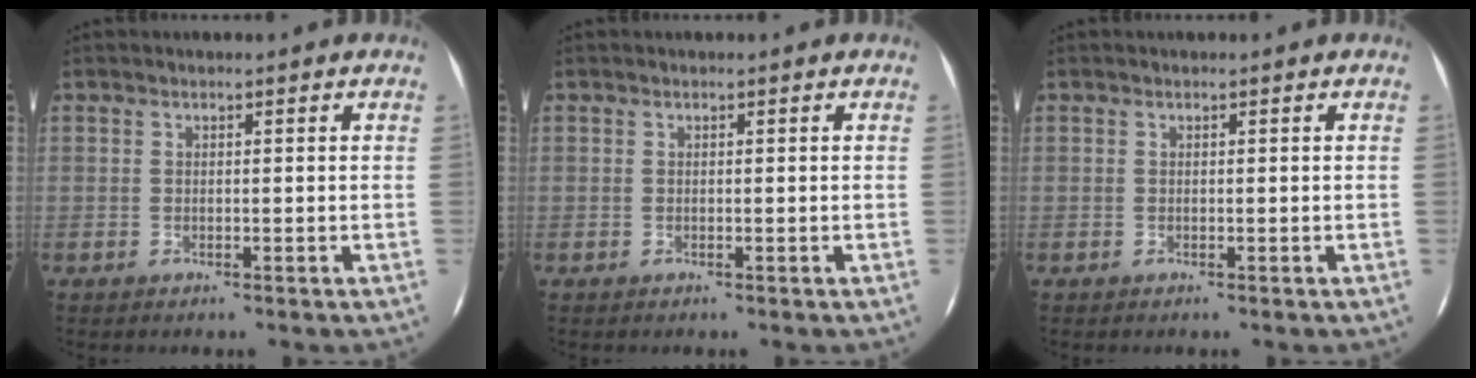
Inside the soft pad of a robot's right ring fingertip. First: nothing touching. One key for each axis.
{"total": 0.0}
{"total": 0.0}